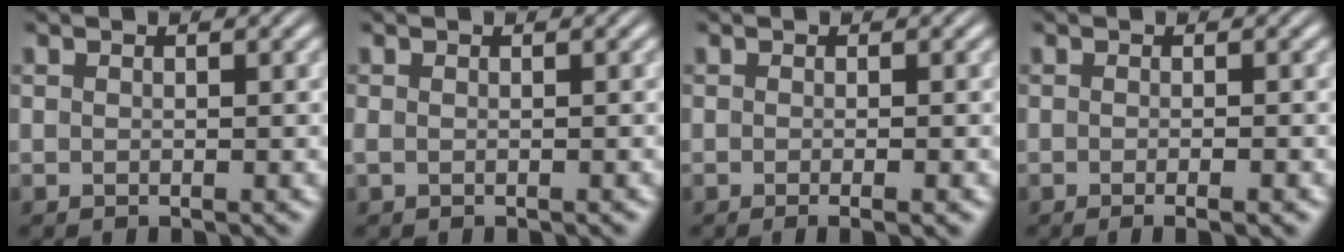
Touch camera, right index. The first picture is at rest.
{"total": 0.8, "force": [-0.5, 0.5, 0.4], "torque": [-0.013, -0.003, -0.007]}
{"total": 1.4, "force": [-1.0, 0.0, 1.0], "torque": [-0.012, 0.002, -0.019]}
{"total": 1.7, "force": [-1.4, 0.0, 1.1], "torque": [-0.015, 0.002, -0.025]}